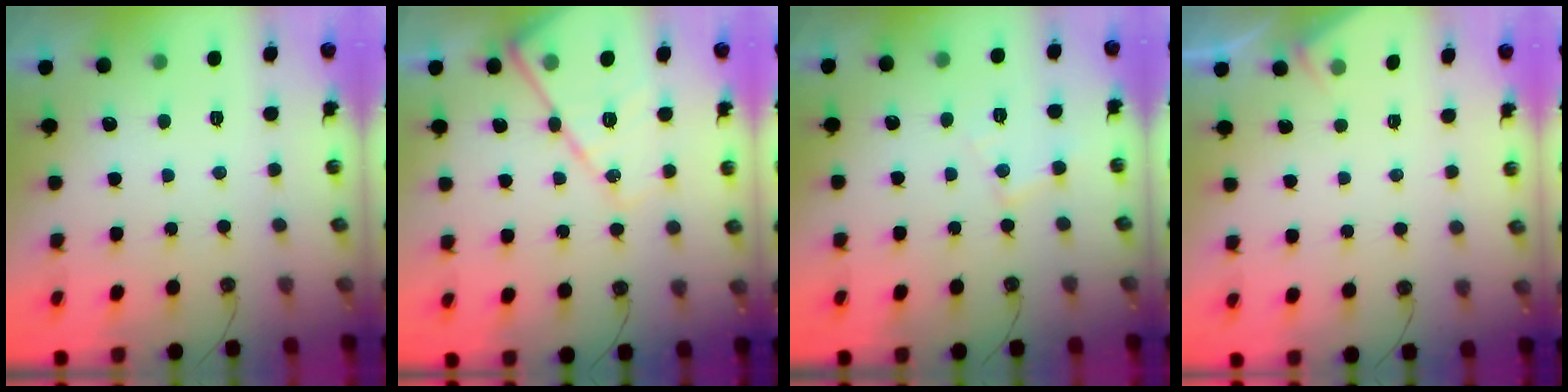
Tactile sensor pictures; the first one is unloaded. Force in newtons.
{"total": 14.0, "press": 13.9, "slide": 1.4}
{"total": 7.3, "press": 7.3, "slide": 0.5}
{"total": 2.5, "press": 2.5, "slide": 0.4}